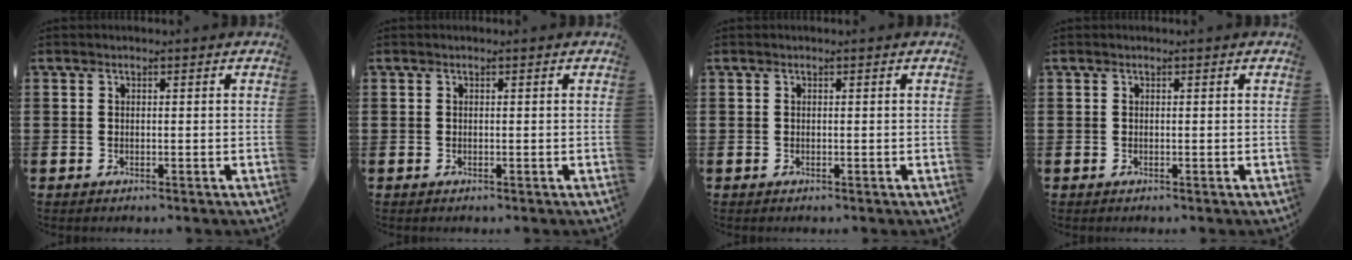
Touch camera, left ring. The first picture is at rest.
{"total": 0.0}
{"total": 0.0}
{"total": 0.0}